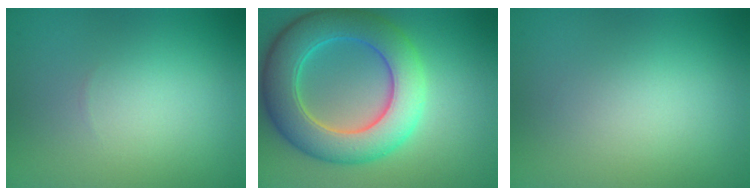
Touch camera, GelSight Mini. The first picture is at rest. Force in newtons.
{"total": 8.5, "press": 8.5, "slide": 0.3}
{"total": 0.0}